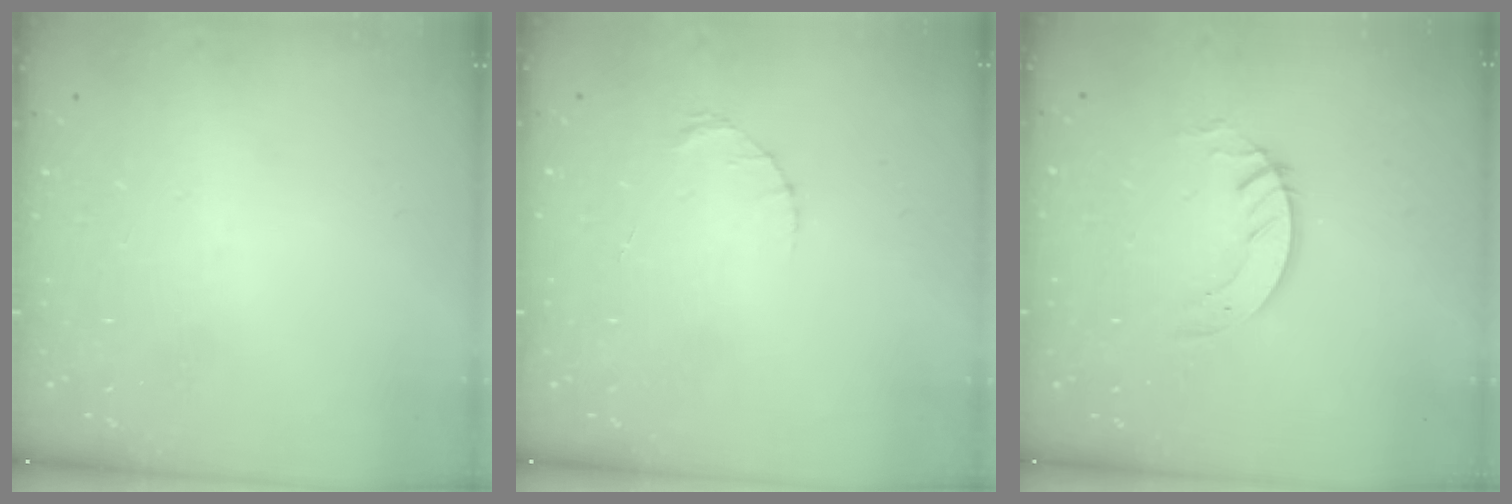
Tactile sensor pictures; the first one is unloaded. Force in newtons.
{"total": 1.4, "press": 1.4, "slide": 0.2}
{"total": 2.8, "press": 2.8, "slide": 0.2}